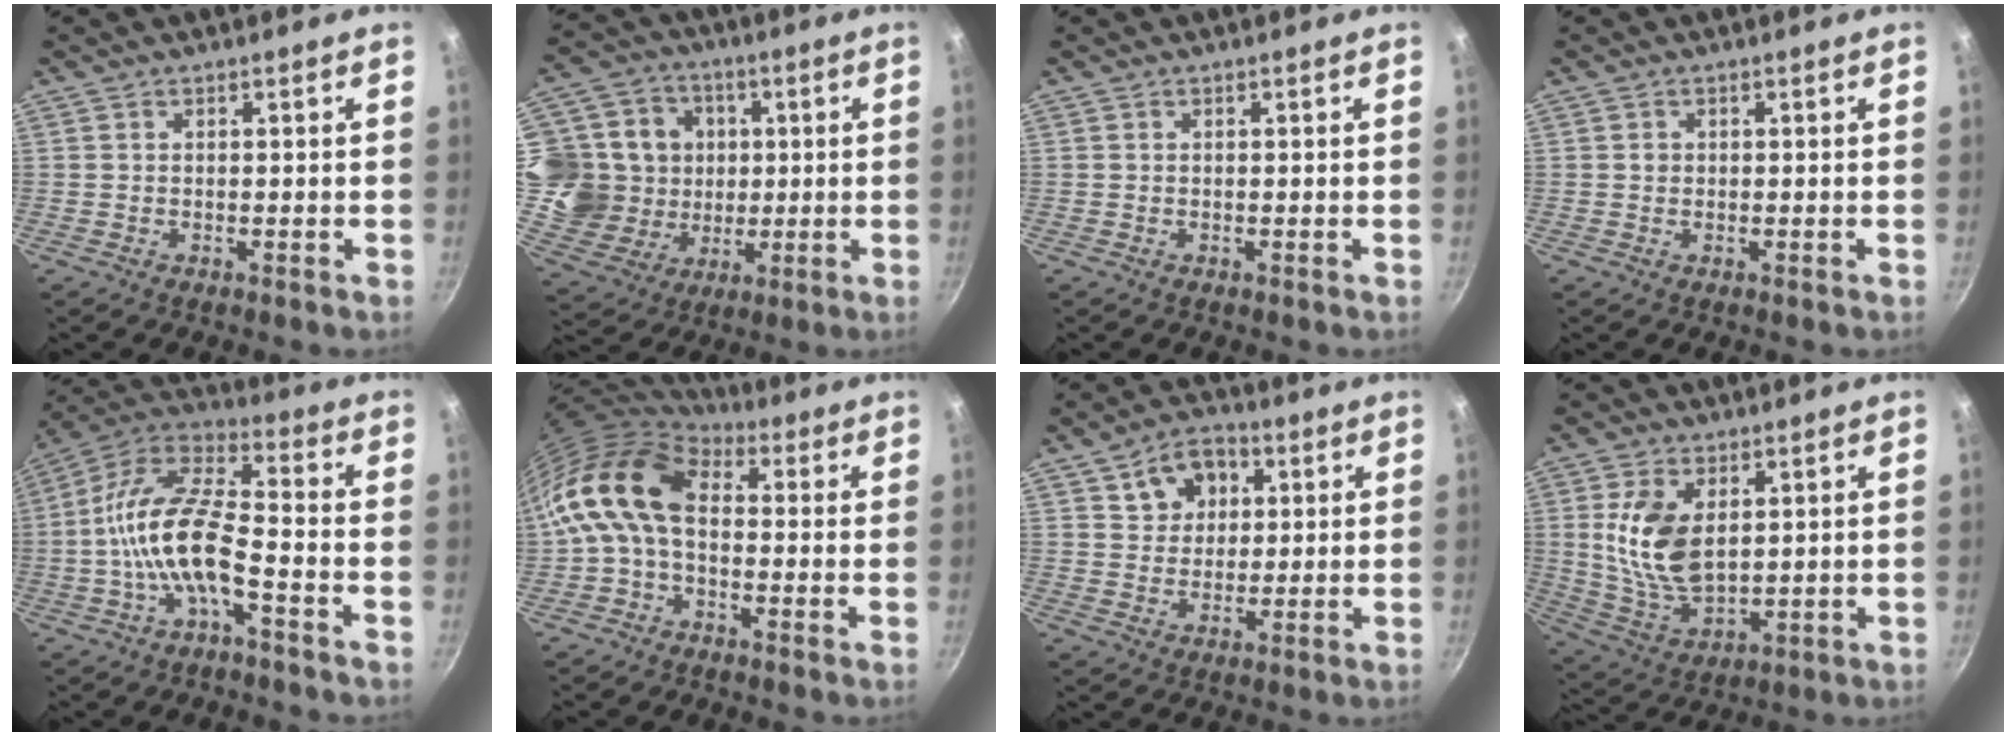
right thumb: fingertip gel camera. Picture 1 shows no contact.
{"total": 17.7, "force": [2.1, 15.8, 7.6], "torque": [-0.123, 0.005, 0.042]}
{"total": 0.0}
{"total": 0.8, "force": [0.1, 0.7, 0.2], "torque": [-0.001, 0.003, 0.001]}
{"total": 14.3, "force": [-4.3, 5.2, 12.6], "torque": [-0.246, 0.048, -0.096]}
{"total": 13.3, "force": [0.1, 8.5, 10.1], "torque": [-0.177, 0.029, -0.019]}
{"total": 8.5, "force": [3.1, 6.6, 4.3], "torque": [-0.038, 0.002, 0.046]}
{"total": 12.3, "force": [2.7, 7.2, 9.6], "torque": [-0.180, -0.023, 0.063]}